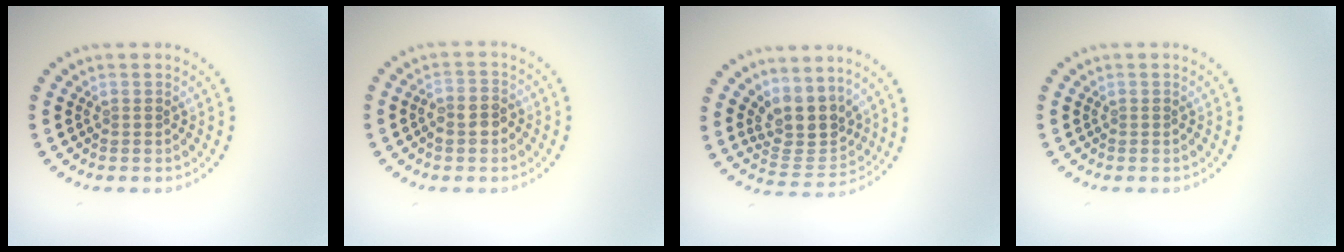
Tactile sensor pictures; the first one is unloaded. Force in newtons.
{"total": 2.3, "press": 2.1, "slide": 0.8}
{"total": 4.1, "press": 3.4, "slide": 2.3}
{"total": 0.0}